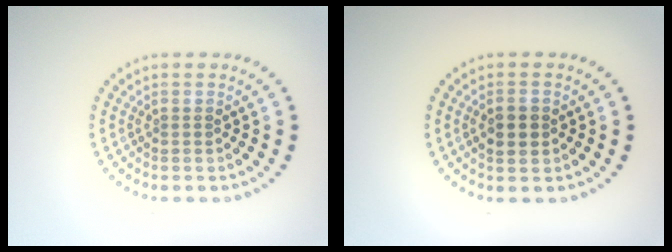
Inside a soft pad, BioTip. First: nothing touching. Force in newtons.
{"total": 2.0, "press": 2.0, "slide": 0.1}